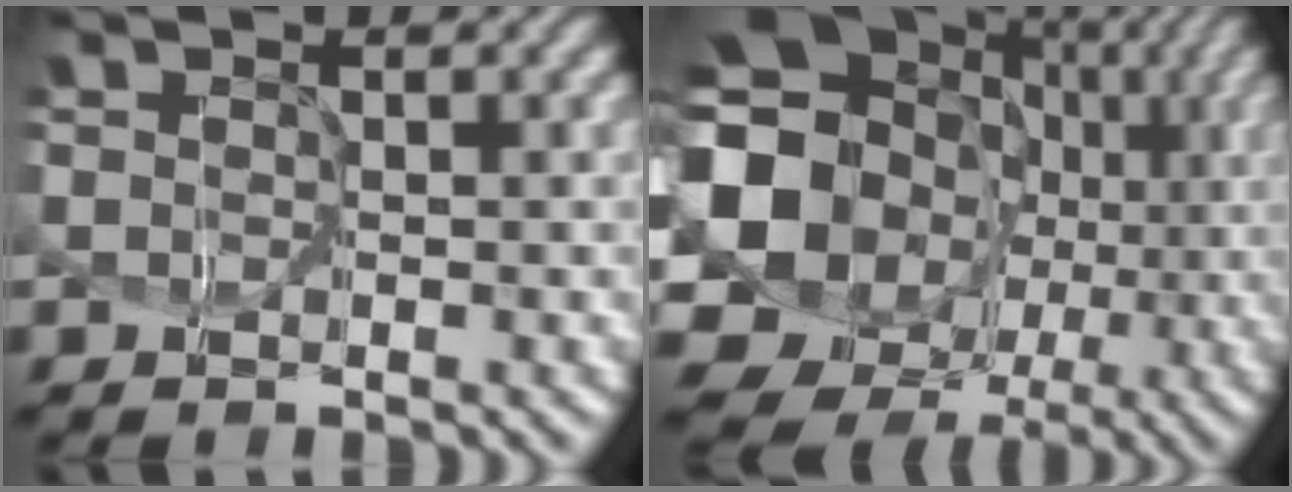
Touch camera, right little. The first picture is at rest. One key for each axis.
{"total": 17.9, "fx": 0.0, "fy": 15.3, "fz": 9.2, "tx": -0.196, "ty": -0.034, "tz": 0.007}